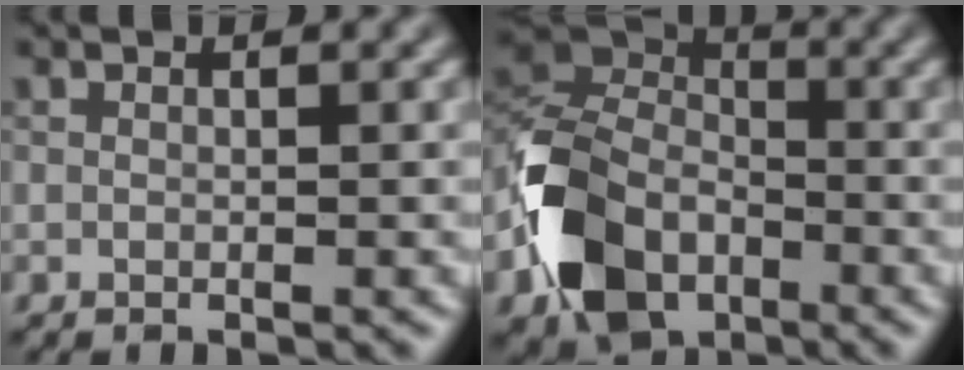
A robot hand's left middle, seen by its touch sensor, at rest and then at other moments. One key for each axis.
{"total": 9.0, "fx": -4.0, "fy": 6.5, "fz": 4.8, "tx": -0.101, "ty": 0.000, "tz": -0.091}